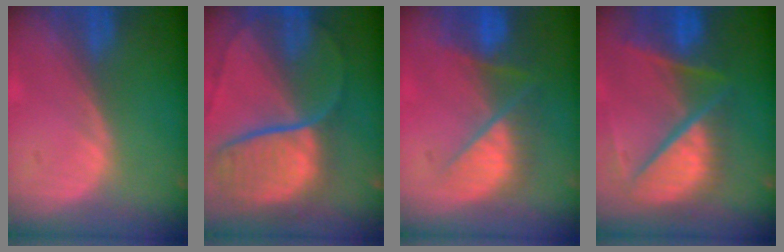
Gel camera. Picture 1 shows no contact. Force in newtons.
{"total": 11.0, "press": 9.2, "slide": 6.1}
{"total": 9.0, "press": 7.7, "slide": 4.6}
{"total": 11.5, "press": 9.6, "slide": 6.4}